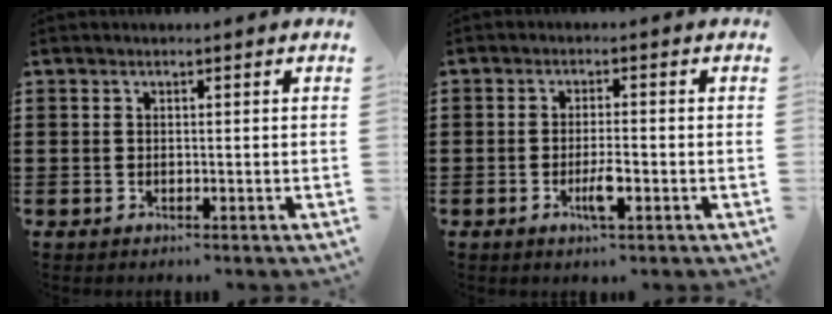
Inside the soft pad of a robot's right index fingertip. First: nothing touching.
{"total": 3.6, "force": [-1.4, 0.6, 3.2], "torque": [-0.062, -0.003, -0.026]}